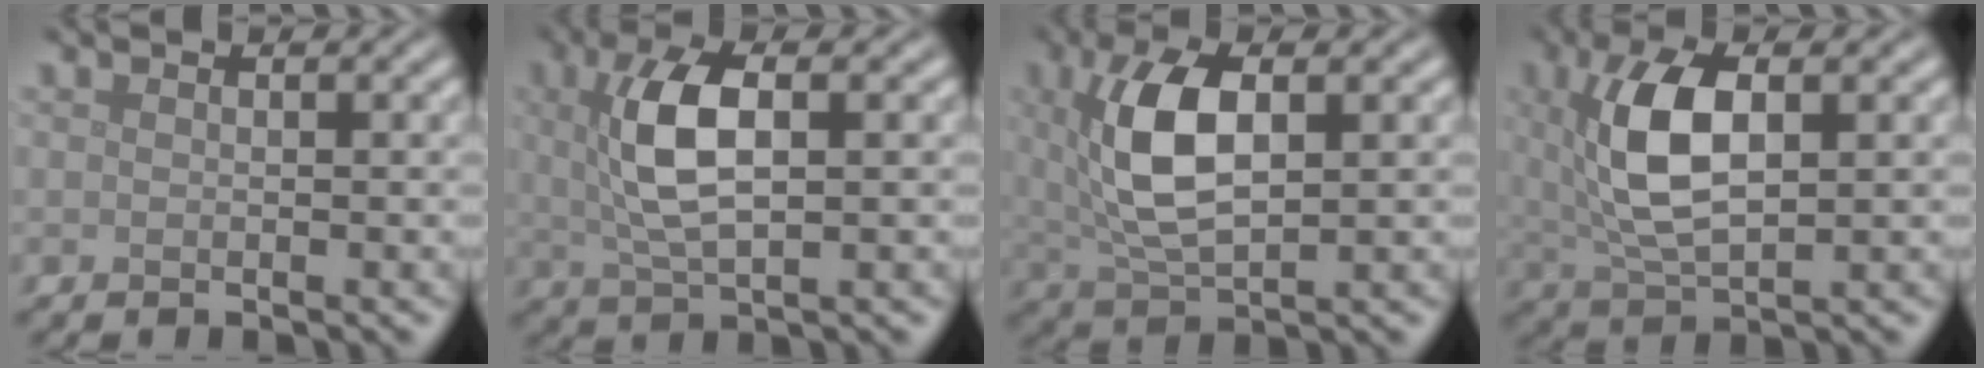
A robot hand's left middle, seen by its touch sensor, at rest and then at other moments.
{"total": 5.9, "force": [1.1, 2.3, 5.3], "torque": [-0.110, 0.009, 0.020]}
{"total": 7.1, "force": [1.4, 3.2, 6.2], "torque": [-0.130, 0.006, 0.028]}
{"total": 7.1, "force": [1.4, 3.1, 6.2], "torque": [-0.130, 0.006, 0.027]}